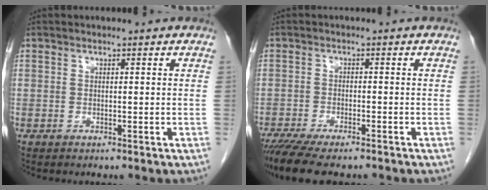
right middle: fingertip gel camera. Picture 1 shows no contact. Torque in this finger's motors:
{"motor_torque": [0.68, -0.60, 0.10, 0.08]}